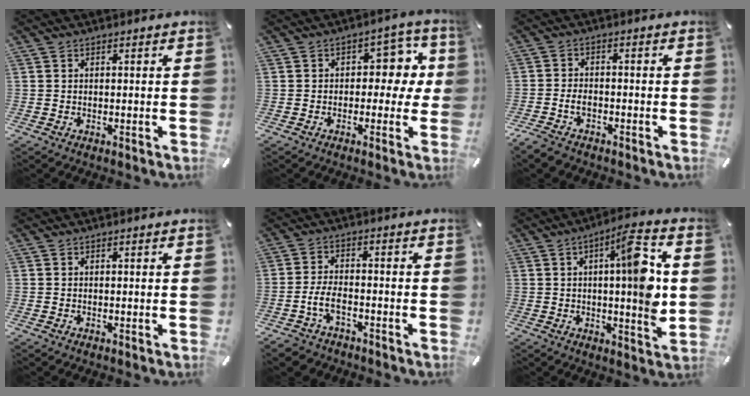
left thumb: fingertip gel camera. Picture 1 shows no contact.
{"total": 8.1, "force": [1.4, 5.6, 5.7], "torque": [-0.067, -0.004, 0.017]}
{"total": 3.8, "force": [-2.1, 2.4, 2.2], "torque": [-0.050, 0.009, -0.041]}
{"total": 0.0}
{"total": 5.9, "force": [-3.0, 3.3, 3.8], "torque": [-0.089, 0.013, -0.059]}
{"total": 14.7, "force": [2.3, 2.5, 14.3], "torque": [-0.215, -0.006, 0.031]}